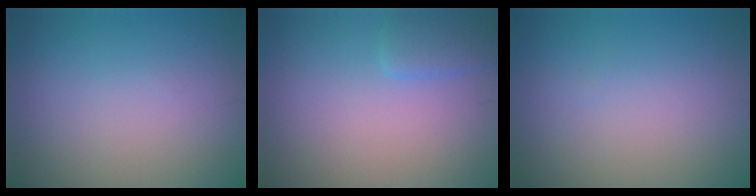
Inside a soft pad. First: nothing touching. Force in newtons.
{"total": 1.7, "press": 1.7, "slide": 0.2}
{"total": 0.0}